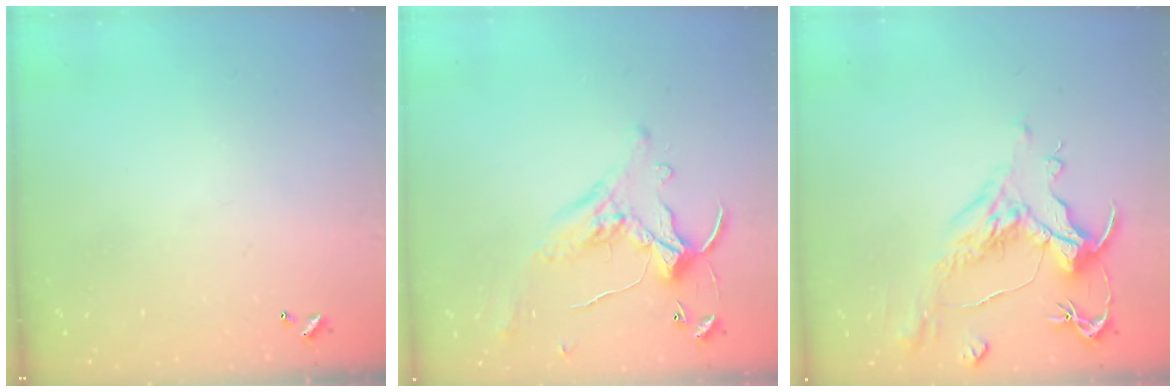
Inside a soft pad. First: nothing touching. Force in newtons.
{"total": 1.1, "press": 0.3, "slide": 1.0}
{"total": 1.5, "press": 0.5, "slide": 1.4}